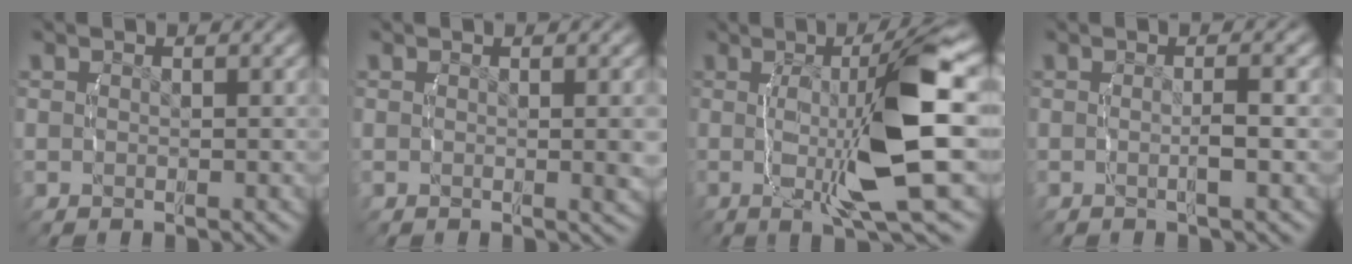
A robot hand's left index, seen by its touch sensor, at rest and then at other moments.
{"total": 1.1, "force": [0.1, -0.1, 1.1], "torque": [-0.015, -0.003, 0.002]}
{"total": 8.8, "force": [0.2, 0.8, 8.7], "torque": [-0.143, 0.000, 0.011]}
{"total": 1.8, "force": [-0.4, -0.4, 1.7], "torque": [-0.030, -0.001, -0.006]}